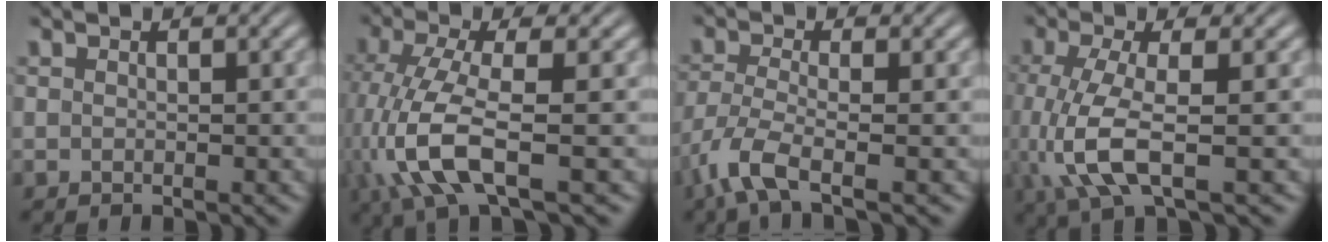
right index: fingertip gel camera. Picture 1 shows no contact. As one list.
[{"total": 7.3, "force": [-1.3, 3.3, 6.5], "torque": [-0.156, -0.027, -0.007]}, {"total": 4.0, "force": [-2.2, 1.5, 3.0], "torque": [-0.087, -0.035, -0.023]}, {"total": 6.0, "force": [-0.9, 2.5, 5.4], "torque": [-0.139, -0.024, 0.002]}]